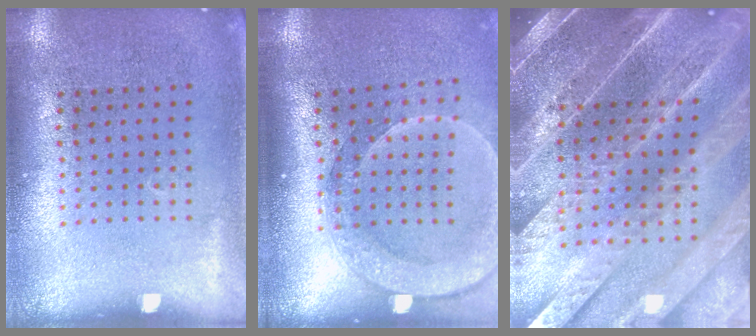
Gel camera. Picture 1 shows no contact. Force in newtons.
{"total": 2.5, "press": 2.0, "slide": 1.5}
{"total": 5.3, "press": 4.5, "slide": 2.7}